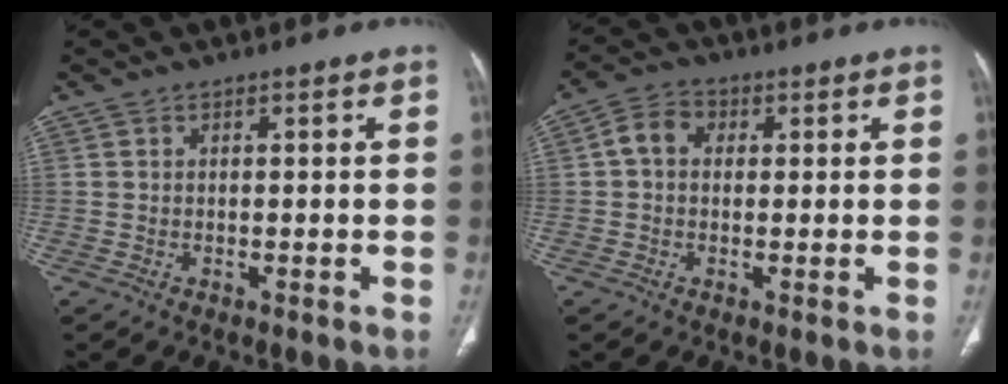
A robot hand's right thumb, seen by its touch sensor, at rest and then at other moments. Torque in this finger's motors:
{"motor_torque": [0.02, 0.02, 0.64, -0.12, 0.07]}